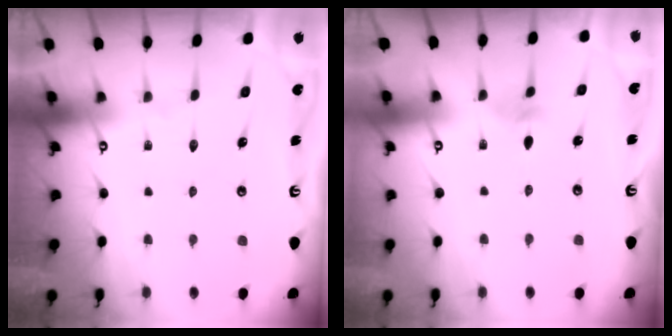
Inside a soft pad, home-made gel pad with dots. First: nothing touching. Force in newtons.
{"total": 2.2, "press": 2.2, "slide": 0.5}